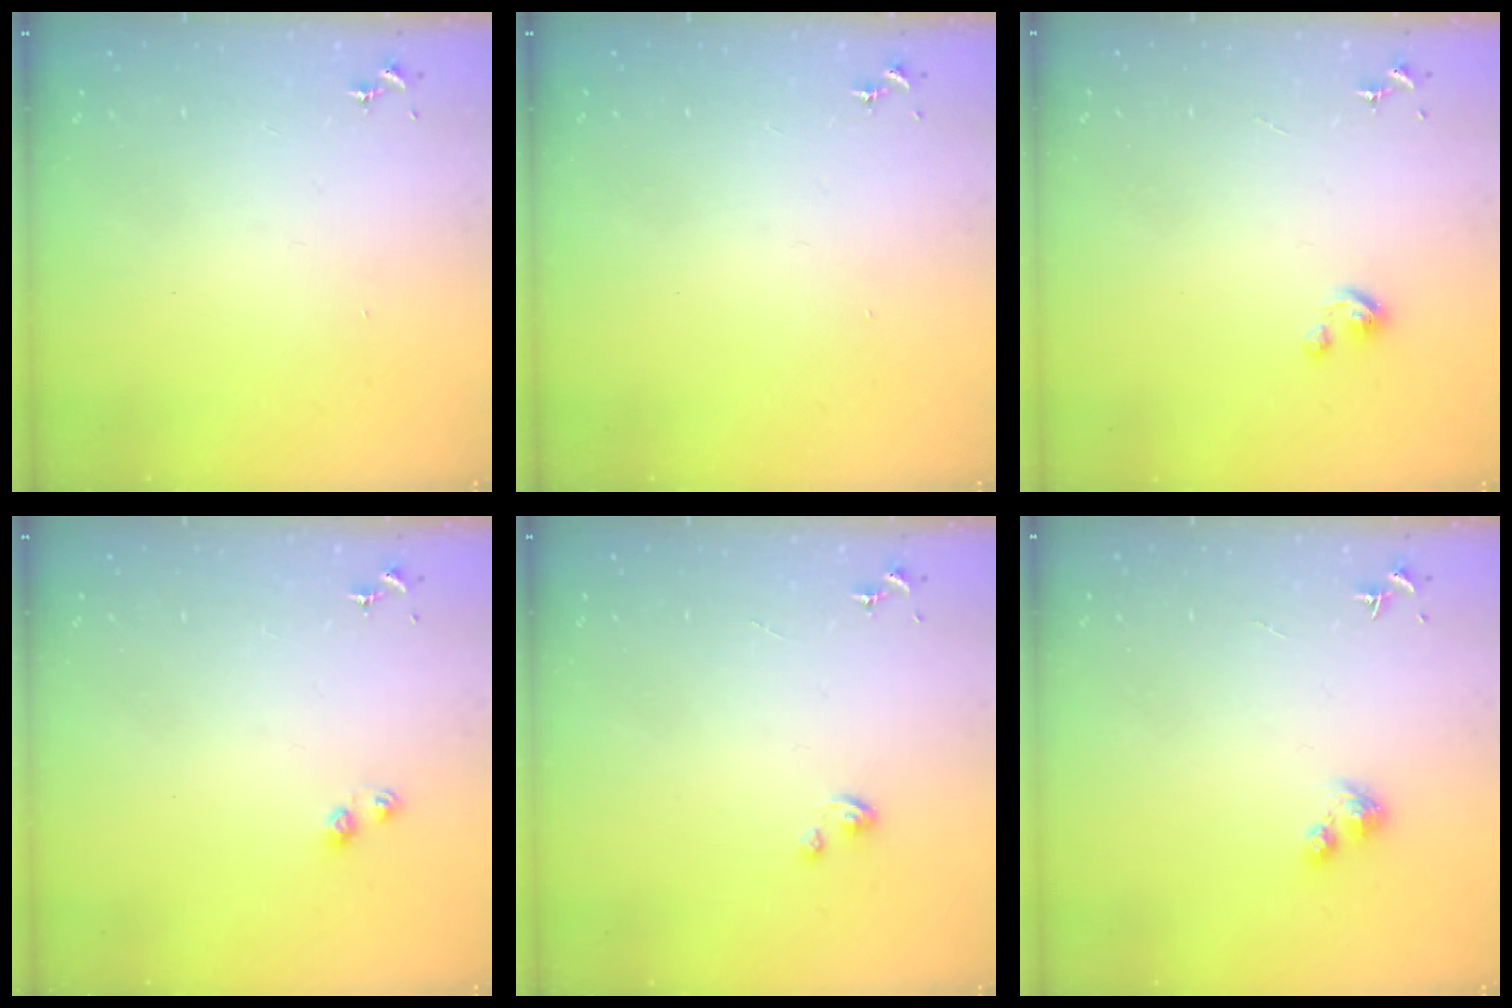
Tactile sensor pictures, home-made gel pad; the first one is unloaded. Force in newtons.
{"total": 0.0}
{"total": 4.6, "press": 4.5, "slide": 0.4}
{"total": 4.1, "press": 4.1, "slide": 0.5}
{"total": 1.4, "press": 1.4, "slide": 0.1}
{"total": 3.8, "press": 3.8, "slide": 0.4}